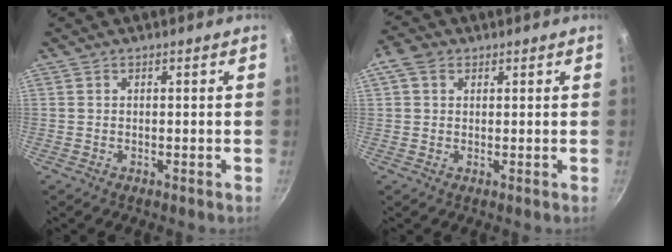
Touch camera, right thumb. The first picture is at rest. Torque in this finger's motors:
{"motor_torque": [0.07, 0.09, 0.26, -0.24, 0.23]}